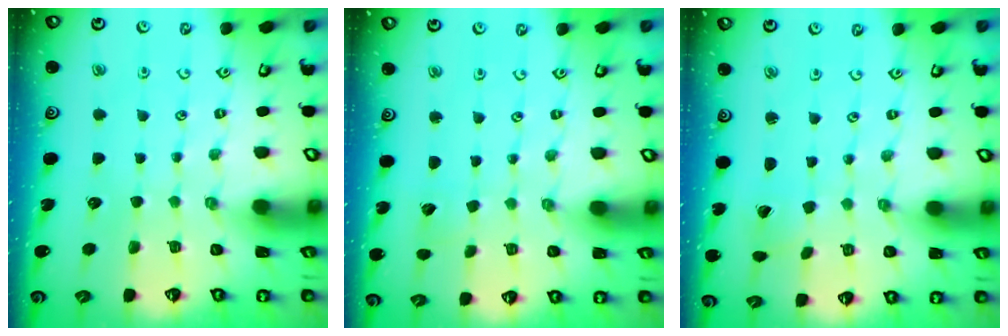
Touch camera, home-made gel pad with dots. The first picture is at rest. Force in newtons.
{"total": 3.6, "press": 3.6, "slide": 0.3}
{"total": 0.6, "press": 0.6, "slide": 0.0}